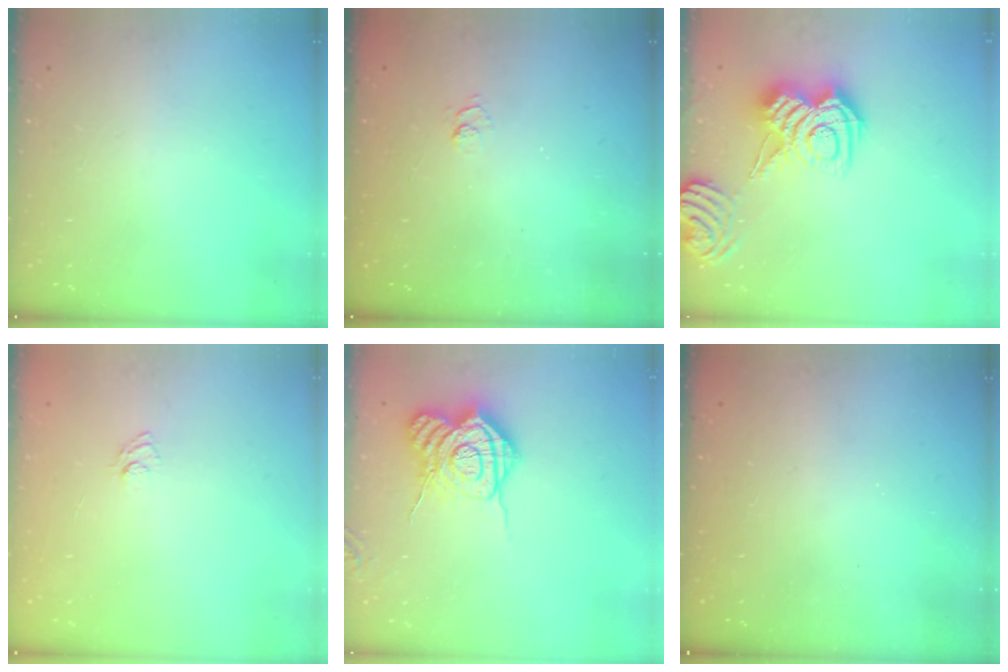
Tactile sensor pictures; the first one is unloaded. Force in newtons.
{"total": 2.7, "press": 2.2, "slide": 1.5}
{"total": 11.2, "press": 11.1, "slide": 0.8}
{"total": 3.7, "press": 3.5, "slide": 1.3}
{"total": 15.5, "press": 15.5, "slide": 1.1}
{"total": 2.3, "press": 2.2, "slide": 0.8}